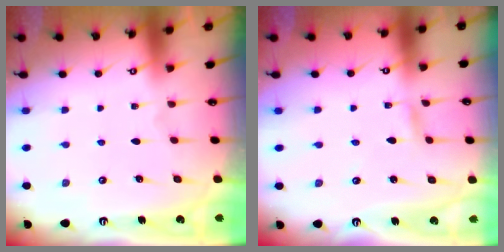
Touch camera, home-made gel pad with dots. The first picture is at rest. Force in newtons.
{"total": 2.3, "press": 2.3, "slide": 0.2}